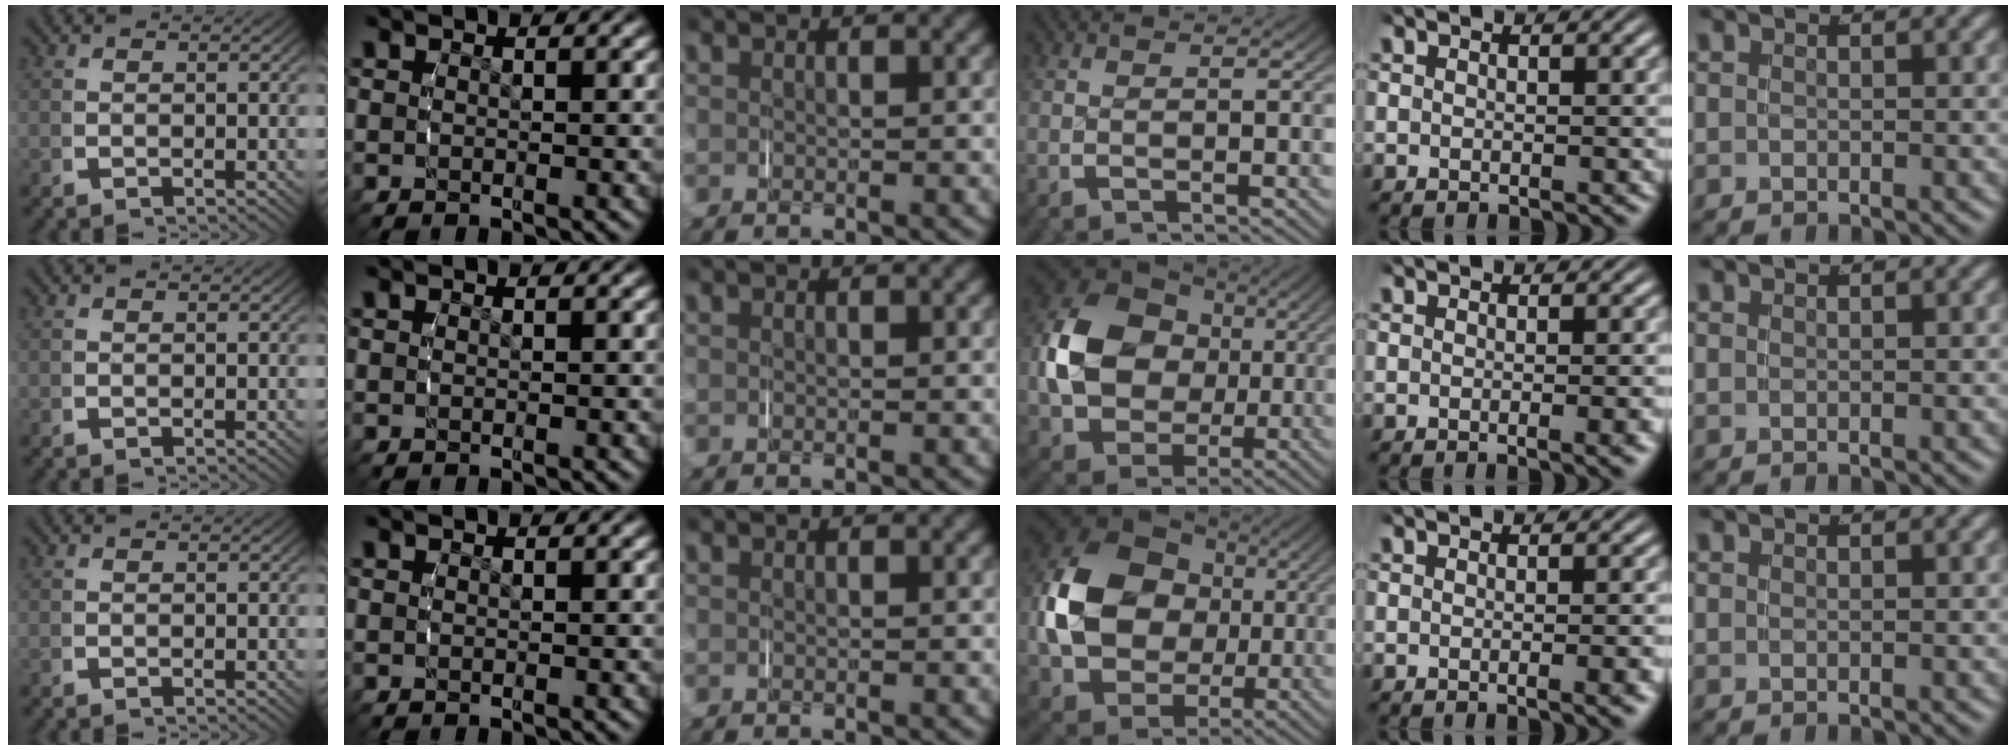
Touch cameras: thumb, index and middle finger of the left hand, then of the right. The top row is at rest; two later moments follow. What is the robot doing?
{"motion": "grasp_and_lifting", "object": "paper"}